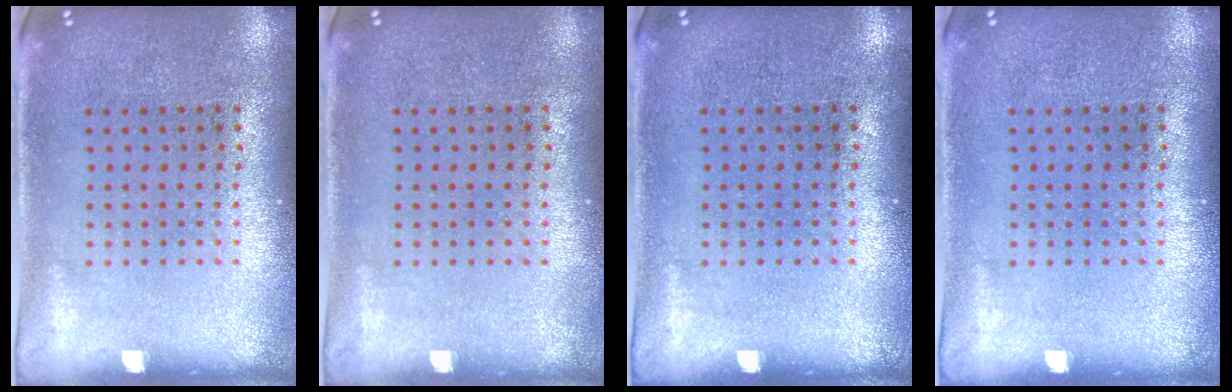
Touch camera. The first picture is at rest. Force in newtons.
{"total": 0.0}
{"total": 0.0}
{"total": 0.0}